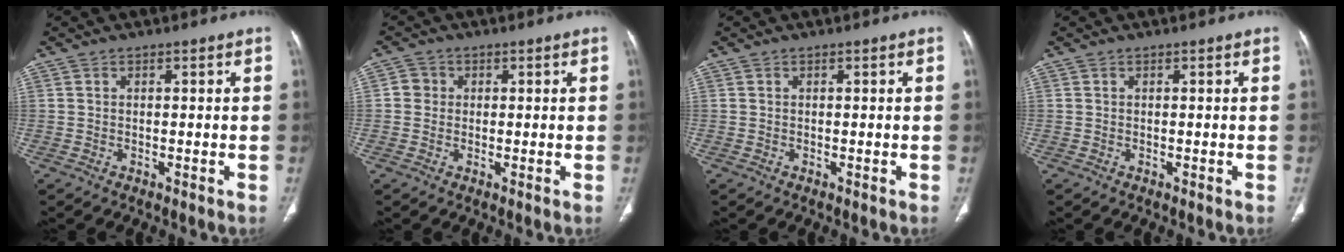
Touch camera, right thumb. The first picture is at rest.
{"total": 2.6, "force": [0.2, 2.4, 0.8], "torque": [0.002, 0.005, 0.000]}
{"total": 0.0}
{"total": 0.0}